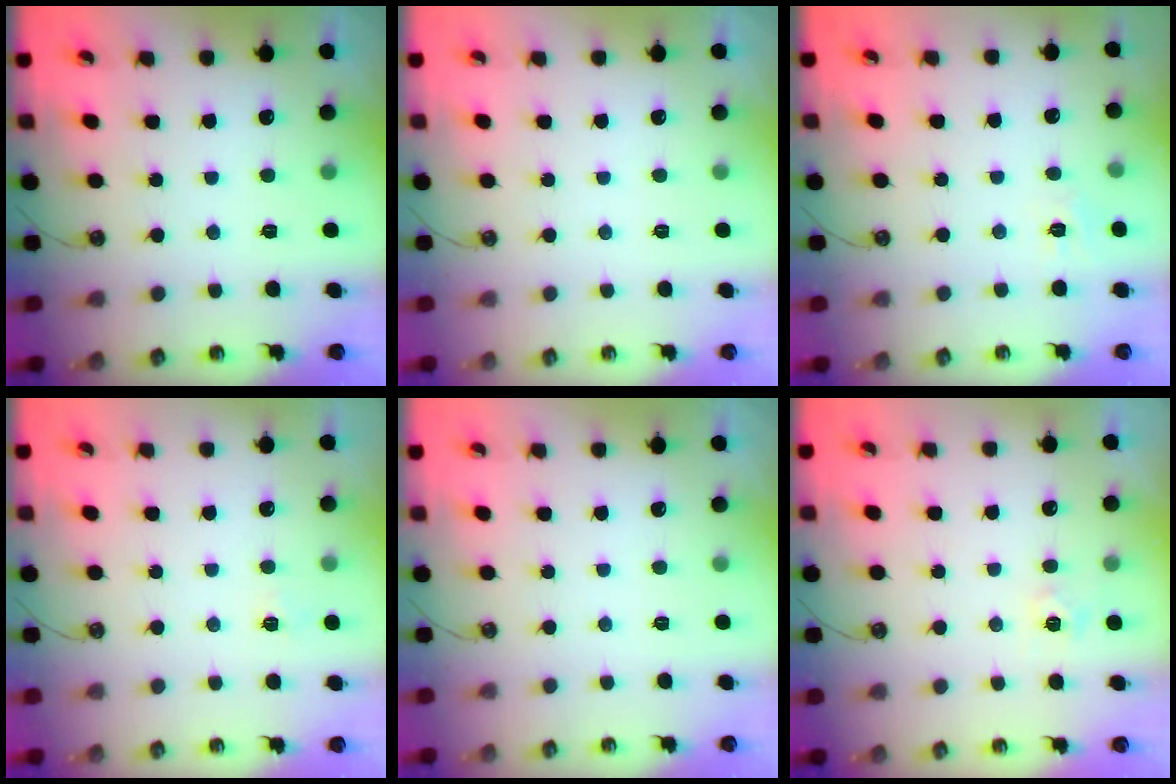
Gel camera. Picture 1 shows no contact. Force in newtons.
{"total": 0.0}
{"total": 3.7, "press": 3.7, "slide": 0.5}
{"total": 2.8, "press": 2.8, "slide": 0.3}
{"total": 0.0}
{"total": 3.5, "press": 3.4, "slide": 0.5}